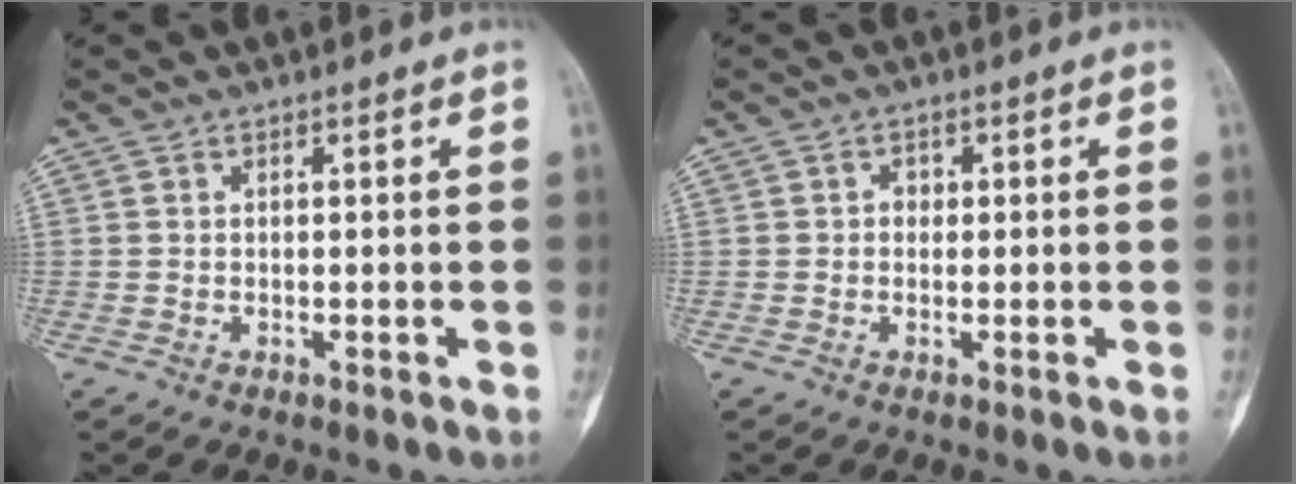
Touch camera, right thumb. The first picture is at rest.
{"total": 1.6, "force": [0.0, 1.5, 0.6], "torque": [0.006, 0.005, -0.003]}